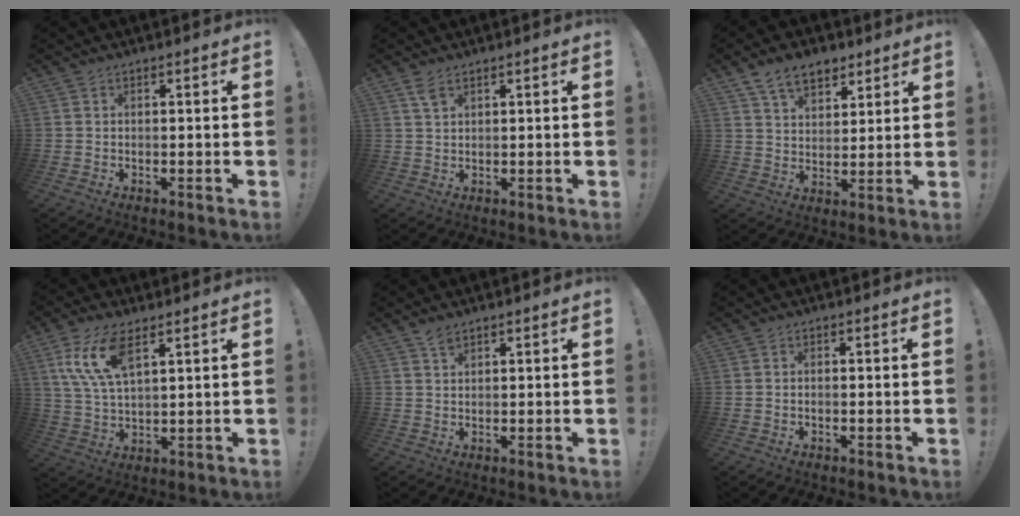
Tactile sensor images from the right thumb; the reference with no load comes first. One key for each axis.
{"total": 3.3, "fx": 2.2, "fy": 1.3, "fz": 2.1, "tx": -0.029, "ty": -0.011, "tz": 0.037}
{"total": 9.8, "fx": 6.4, "fy": 5.8, "fz": 4.7, "tx": -0.073, "ty": -0.025, "tz": 0.122}
{"total": 12.5, "fx": 6.4, "fy": 5.2, "fz": 9.3, "tx": -0.196, "ty": -0.013, "tz": 0.117}
{"total": 2.5, "fx": 2.1, "fy": 0.9, "fz": 1.0, "tx": -0.005, "ty": -0.011, "tz": 0.036}
{"total": 0.5, "fx": -0.3, "fy": 0.1, "fz": 0.4, "tx": -0.008, "ty": 0.000, "tz": -0.006}